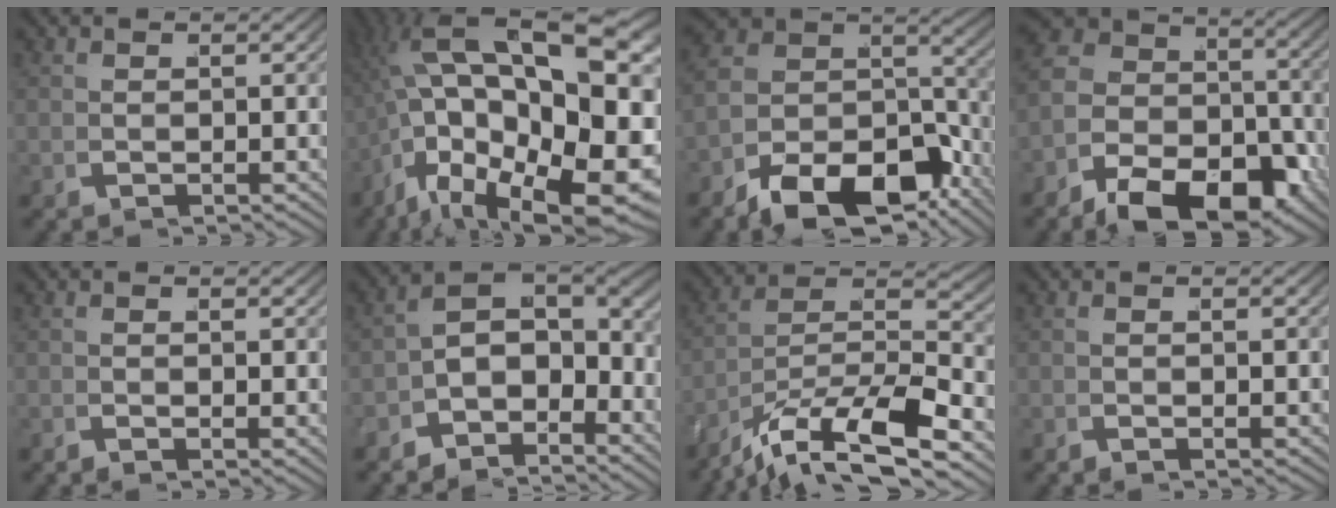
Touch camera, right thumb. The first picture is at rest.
{"total": 21.2, "force": [-0.5, 12.8, 16.9], "torque": [-0.305, -0.063, 0.031]}
{"total": 10.5, "force": [-4.9, 5.8, 7.2], "torque": [-0.104, -0.022, -0.069]}
{"total": 11.5, "force": [-3.3, 7.8, 7.7], "torque": [-0.122, -0.023, -0.057]}
{"total": 0.8, "force": [-0.3, 0.1, 0.7], "torque": [-0.008, 0.002, -0.011]}
{"total": 7.2, "force": [-0.4, 4.8, 5.4], "torque": [-0.081, -0.006, -0.016]}
{"total": 10.5, "force": [-3.8, 5.8, 7.8], "torque": [-0.155, -0.025, -0.061]}
{"total": 0.6, "force": [-0.5, -0.1, 0.4], "torque": [-0.005, 0.003, -0.012]}